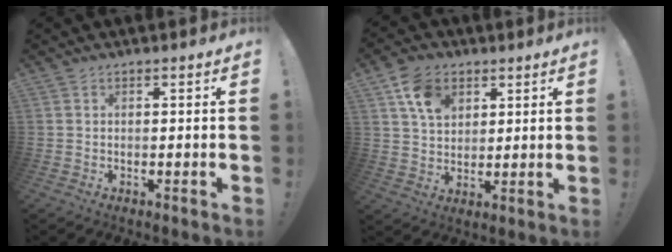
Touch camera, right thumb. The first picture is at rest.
{"total": 10.3, "force": [5.2, 7.4, 5.1], "torque": [-0.081, -0.015, 0.101]}